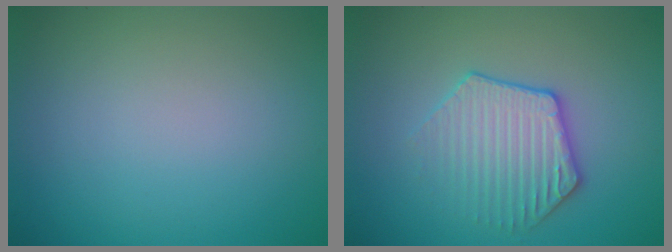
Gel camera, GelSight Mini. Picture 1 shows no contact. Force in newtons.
{"total": 3.5, "press": 3.3, "slide": 0.9}